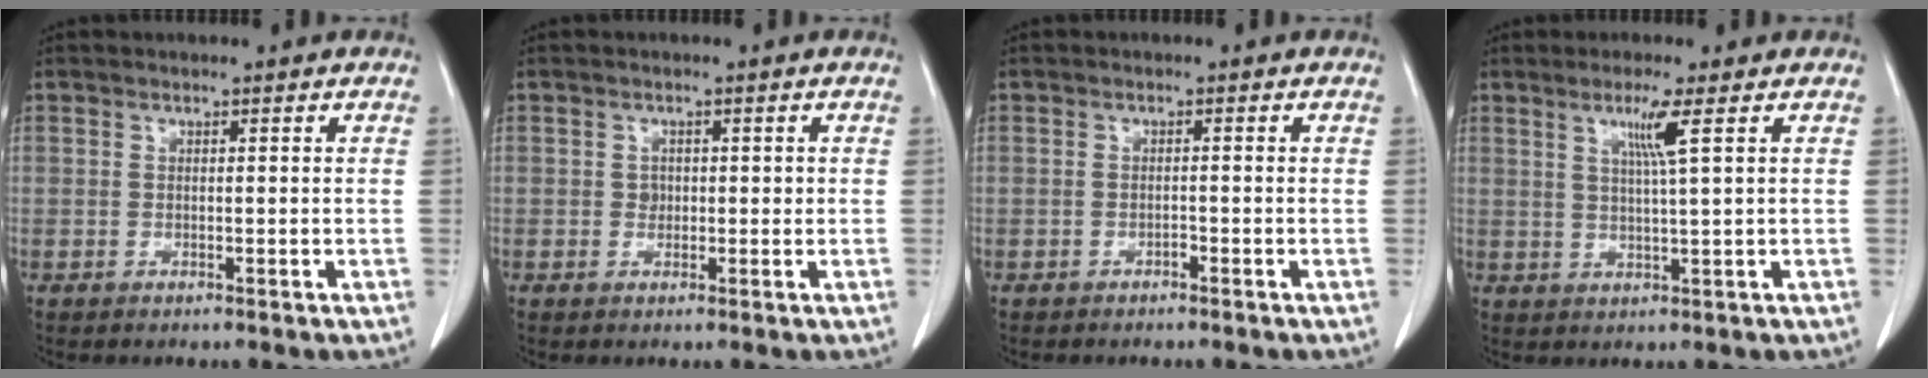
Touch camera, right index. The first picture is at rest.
{"total": 1.5, "force": [0.1, 1.3, 0.7], "torque": [-0.008, 0.002, 0.004]}
{"total": 0.5, "force": [-0.4, 0.2, 0.3], "torque": [-0.007, 0.000, -0.008]}
{"total": 4.3, "force": [1.8, -1.0, 3.7], "torque": [-0.072, -0.006, 0.036]}